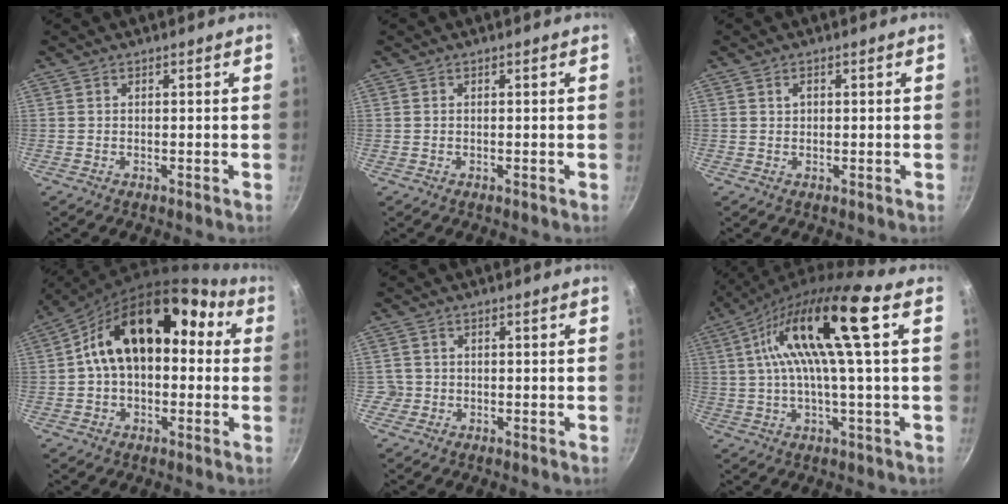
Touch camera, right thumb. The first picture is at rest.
{"total": 0.0}
{"total": 1.1, "force": [0.5, 0.8, 0.5], "torque": [-0.004, -0.001, 0.007]}
{"total": 17.7, "force": [2.2, 11.8, 13.0], "torque": [-0.169, 0.055, 0.016]}
{"total": 1.8, "force": [-0.4, 1.8, -0.1], "torque": [0.015, 0.013, -0.001]}
{"total": 14.1, "force": [3.8, 1.5, 13.5], "torque": [-0.246, 0.009, 0.068]}